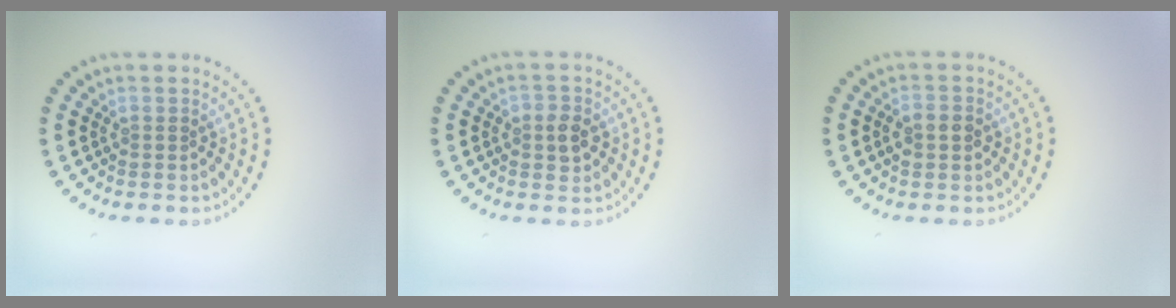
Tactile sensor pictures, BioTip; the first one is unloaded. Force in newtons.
{"total": 2.1, "press": 2.0, "slide": 0.5}
{"total": 2.3, "press": 2.3, "slide": 0.2}